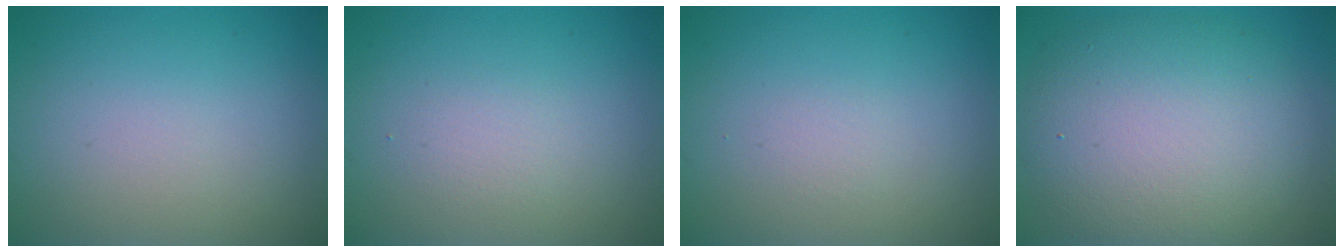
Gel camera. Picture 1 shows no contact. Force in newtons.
{"total": 1.3, "press": 1.3, "slide": 0.0}
{"total": 0.0}
{"total": 9.5, "press": 9.5, "slide": 0.5}